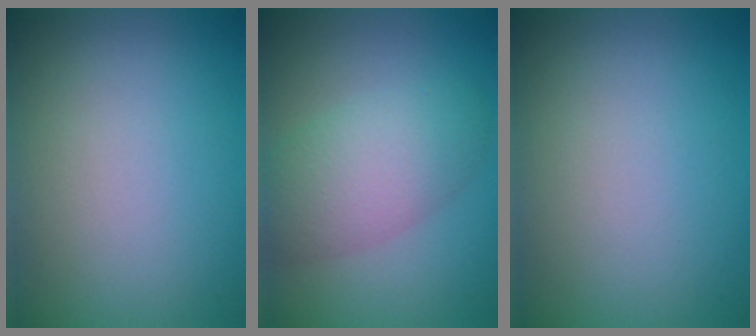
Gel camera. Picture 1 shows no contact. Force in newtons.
{"total": 5.1, "press": 5.1, "slide": 0.3}
{"total": 0.0}